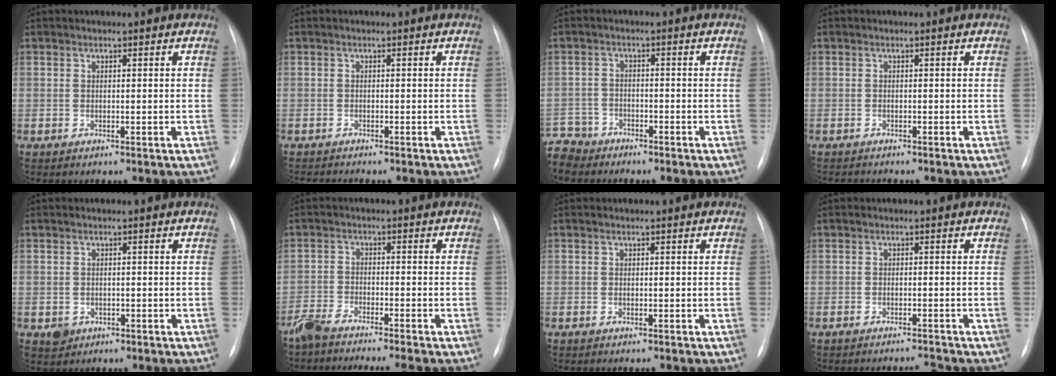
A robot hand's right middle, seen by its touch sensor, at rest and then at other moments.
{"total": 2.4, "force": [-2.3, -0.3, 0.6], "torque": [-0.006, -0.008, -0.036]}
{"total": 5.9, "force": [-5.3, 2.5, -0.3], "torque": [0.007, -0.002, -0.106]}
{"total": 1.9, "force": [-1.8, 0.1, 0.5], "torque": [-0.005, -0.005, -0.024]}
{"total": 2.1, "force": [-0.9, 1.8, 0.4], "torque": [-0.003, 0.005, -0.008]}
{"total": 8.5, "force": [-7.7, -0.3, 3.8], "torque": [-0.057, -0.016, -0.127]}
{"total": 0.9, "force": [-0.8, 0.1, 0.4], "torque": [-0.009, -0.002, -0.012]}
{"total": 2.1, "force": [-2.0, -0.5, 0.1], "torque": [-0.005, -0.007, -0.030]}